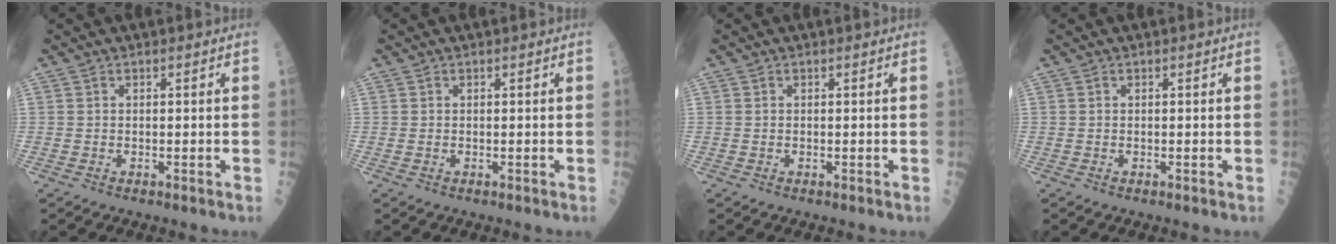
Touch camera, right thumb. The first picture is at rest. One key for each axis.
{"total": 0.0}
{"total": 0.0}
{"total": 0.0}